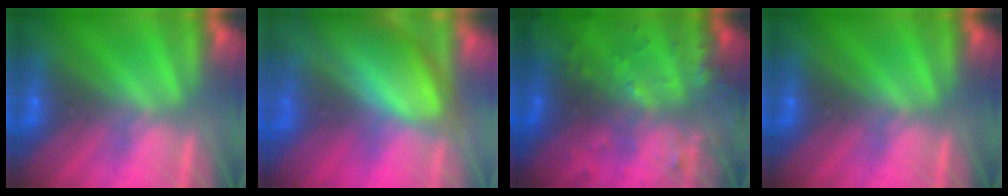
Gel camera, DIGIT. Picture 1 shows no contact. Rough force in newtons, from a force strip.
{"total": 7.5}
{"total": 5.8}
{"total": 0.0}